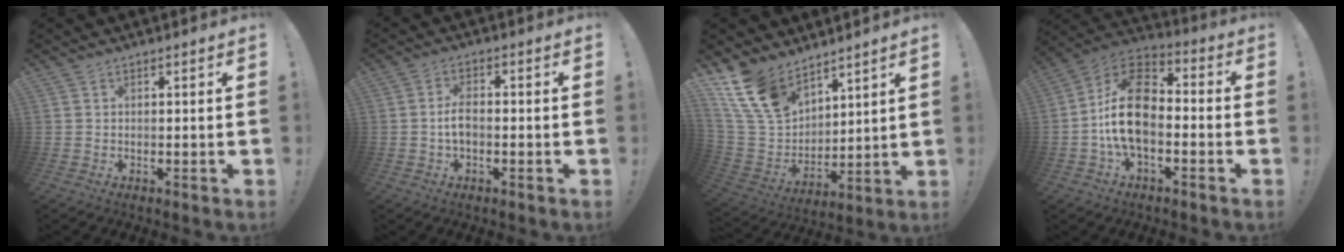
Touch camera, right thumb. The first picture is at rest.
{"total": 4.5, "force": [-0.9, 2.2, 3.9], "torque": [-0.065, 0.003, -0.018]}
{"total": 15.9, "force": [11.0, 9.3, 6.8], "torque": [-0.139, -0.067, 0.214]}
{"total": 17.4, "force": [-3.1, 10.8, 13.3], "torque": [-0.232, 0.031, -0.048]}